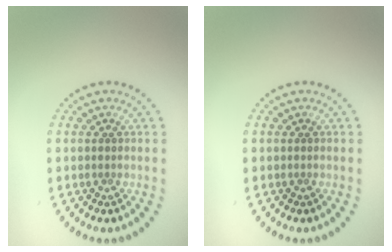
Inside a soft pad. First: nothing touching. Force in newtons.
{"total": 0.0}